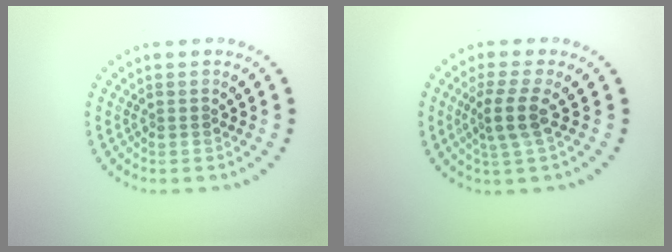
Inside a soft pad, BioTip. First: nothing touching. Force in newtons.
{"total": 2.9, "press": 2.2, "slide": 1.9}